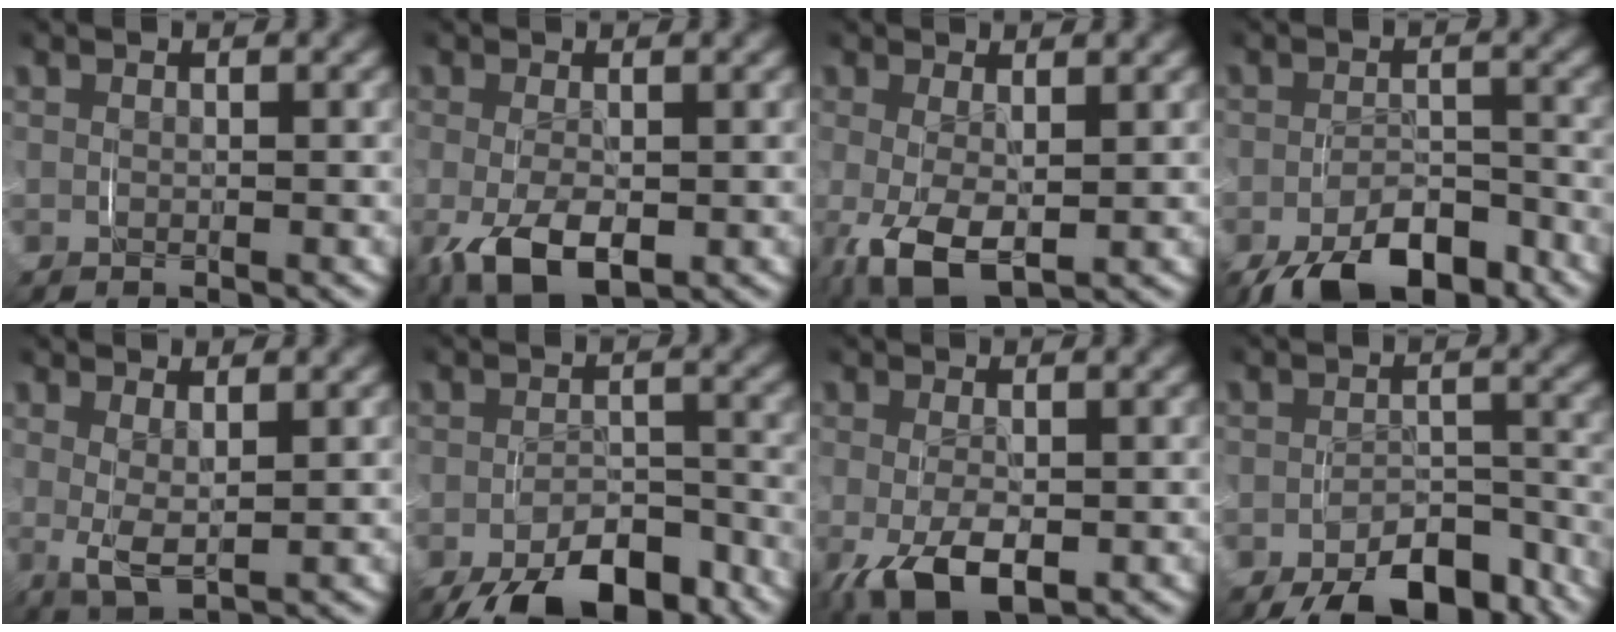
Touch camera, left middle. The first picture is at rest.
{"total": 6.4, "force": [-2.5, 3.5, 4.8], "torque": [-0.110, -0.035, -0.020]}
{"total": 6.0, "force": [-1.9, 3.3, 4.7], "torque": [-0.116, -0.035, -0.012]}
{"total": 7.1, "force": [-5.1, 3.1, 3.8], "torque": [-0.058, -0.005, -0.087]}
{"total": 3.8, "force": [0.8, 1.7, 3.3], "torque": [-0.069, -0.014, 0.020]}
{"total": 7.9, "force": [-5.9, 3.3, 4.1], "torque": [-0.060, -0.008, -0.095]}
{"total": 6.3, "force": [-2.4, 3.3, 4.8], "torque": [-0.103, -0.032, -0.019]}
{"total": 7.6, "force": [-6.2, 2.9, 3.2], "torque": [-0.037, -0.004, -0.100]}